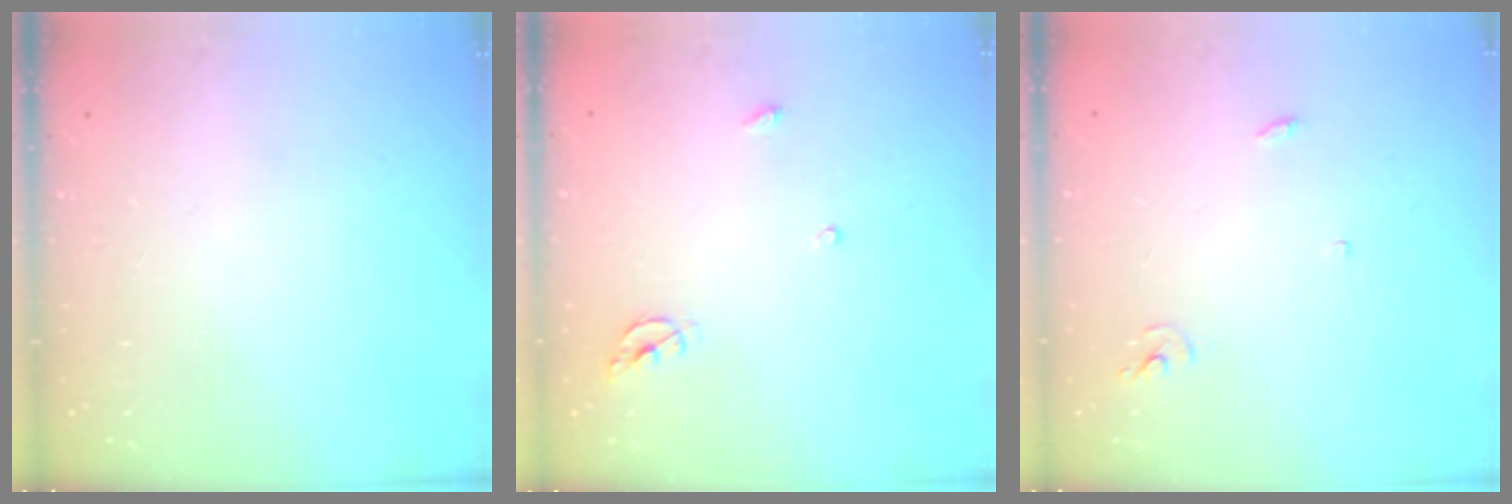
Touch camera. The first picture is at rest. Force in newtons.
{"total": 5.7, "press": 5.6, "slide": 0.5}
{"total": 3.0, "press": 3.0, "slide": 0.2}